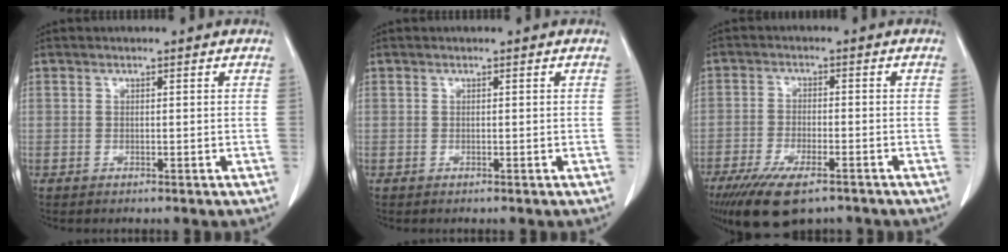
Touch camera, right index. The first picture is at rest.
{"total": 0.0}
{"total": 10.4, "force": [-7.3, 3.1, 6.7], "torque": [-0.116, -0.018, -0.120]}